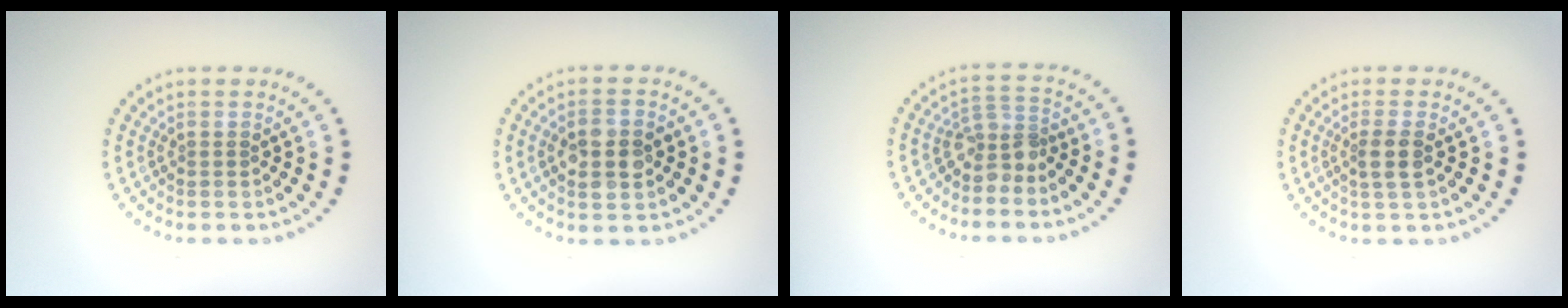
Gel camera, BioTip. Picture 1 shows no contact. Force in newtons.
{"total": 3.6, "press": 3.6, "slide": 0.1}
{"total": 2.7, "press": 1.9, "slide": 1.9}
{"total": 2.0, "press": 1.7, "slide": 0.9}